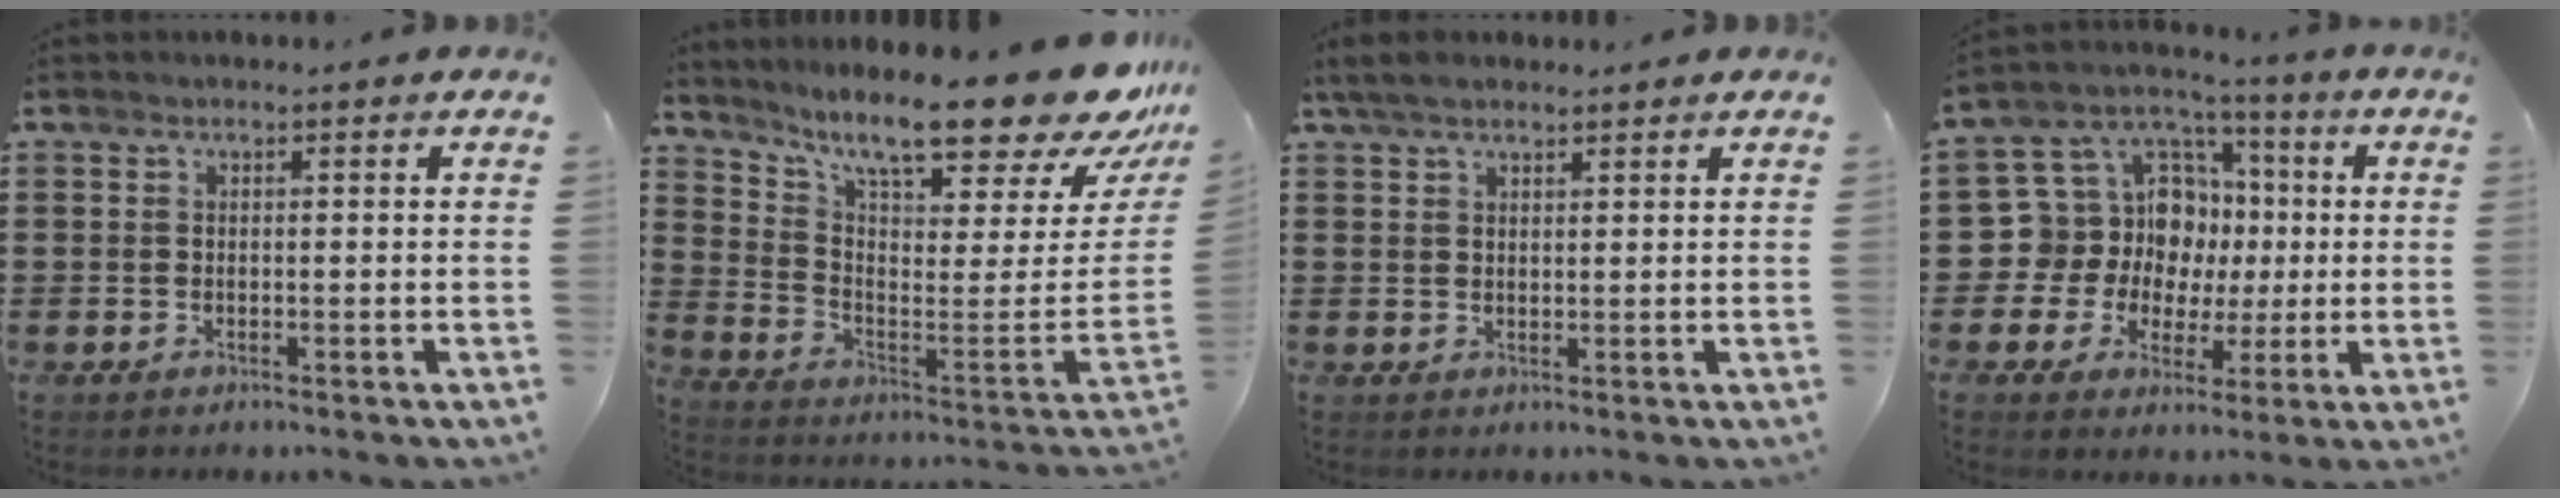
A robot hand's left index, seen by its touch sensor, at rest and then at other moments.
{"total": 14.2, "force": [11.2, 1.5, 8.6], "torque": [-0.154, -0.101, 0.182]}
{"total": 2.9, "force": [2.2, 1.0, 1.6], "torque": [-0.037, 0.007, 0.043]}
{"total": 11.6, "force": [1.3, 11.1, 2.9], "torque": [-0.094, -0.025, 0.032]}